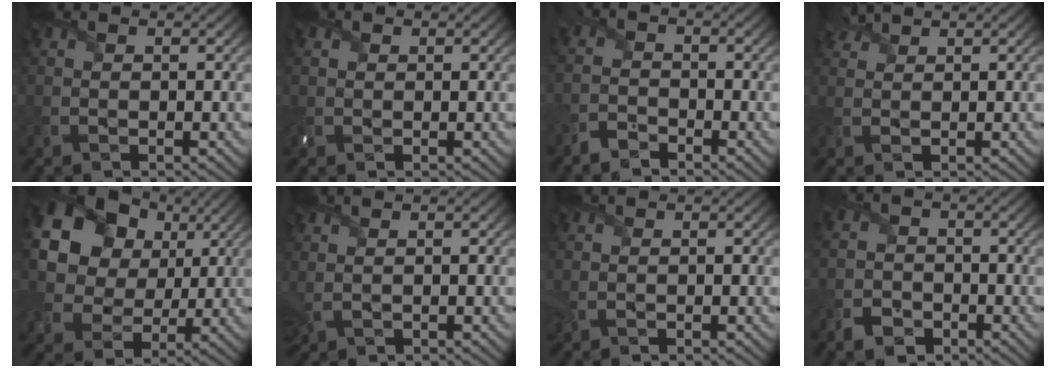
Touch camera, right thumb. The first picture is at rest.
{"total": 1.2, "force": [0.4, 1.0, 0.4], "torque": [-0.017, 0.001, 0.007]}
{"total": 2.4, "force": [-2.2, 0.8, 0.5], "torque": [-0.014, 0.004, -0.055]}
{"total": 2.1, "force": [1.9, 0.6, 0.5], "torque": [-0.018, 0.010, 0.040]}
{"total": 17.2, "force": [6.9, 13.3, 8.5], "torque": [-0.227, 0.056, 0.134]}
{"total": 1.6, "force": [0.9, 0.5, 1.3], "torque": [-0.041, 0.005, 0.025]}
{"total": 0.9, "force": [0.1, 0.5, 0.7], "torque": [-0.024, 0.001, 0.004]}
{"total": 2.7, "force": [-1.8, 1.9, 0.7], "torque": [-0.020, -0.002, -0.042]}